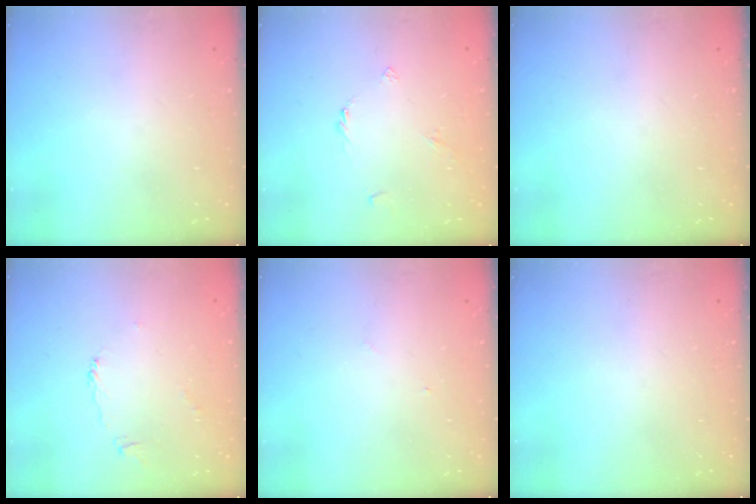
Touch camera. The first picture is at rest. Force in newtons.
{"total": 2.4, "press": 2.4, "slide": 0.5}
{"total": 0.0}
{"total": 2.4, "press": 2.3, "slide": 0.7}
{"total": 2.8, "press": 2.8, "slide": 0.3}
{"total": 0.0}